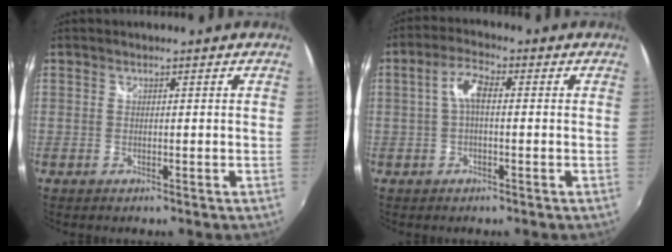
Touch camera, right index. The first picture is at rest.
{"total": 4.6, "force": [0.1, 1.8, 4.3], "torque": [-0.086, 0.015, 0.001]}